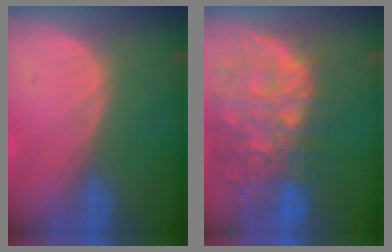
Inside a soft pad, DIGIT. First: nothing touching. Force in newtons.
{"total": 13.8, "press": 11.2, "slide": 8.1}